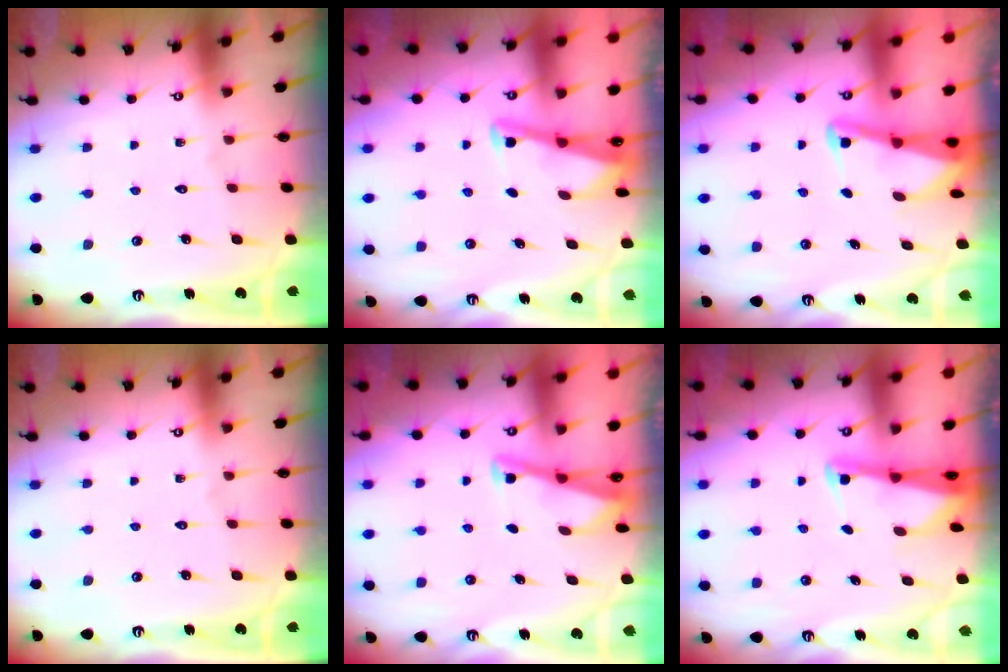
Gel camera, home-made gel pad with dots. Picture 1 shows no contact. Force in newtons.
{"total": 3.1, "press": 3.1, "slide": 0.4}
{"total": 2.3, "press": 2.3, "slide": 0.3}
{"total": 0.0}
{"total": 3.0, "press": 3.0, "slide": 0.3}
{"total": 2.4, "press": 2.4, "slide": 0.2}